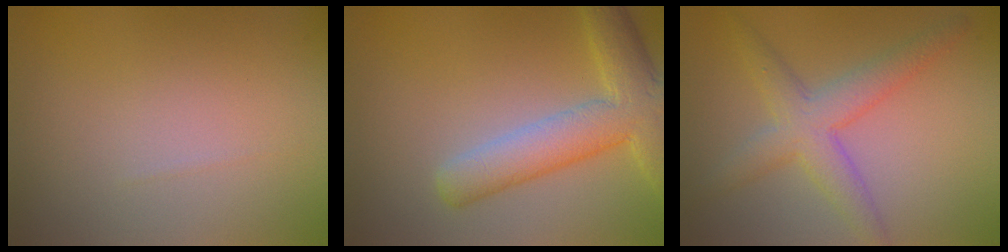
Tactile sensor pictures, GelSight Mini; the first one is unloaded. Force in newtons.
{"total": 6.2, "press": 6.2, "slide": 0.4}
{"total": 4.3, "press": 4.3, "slide": 0.1}